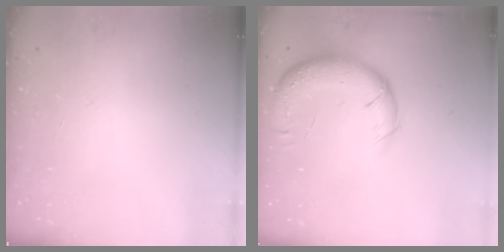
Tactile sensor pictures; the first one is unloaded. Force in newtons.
{"total": 14.1, "press": 13.5, "slide": 3.8}